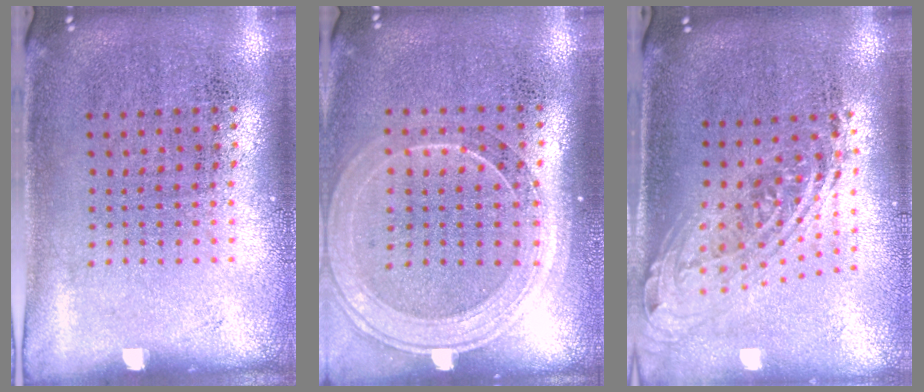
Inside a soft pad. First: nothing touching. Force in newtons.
{"total": 1.7, "press": 1.5, "slide": 0.6}
{"total": 2.1, "press": 1.5, "slide": 1.4}